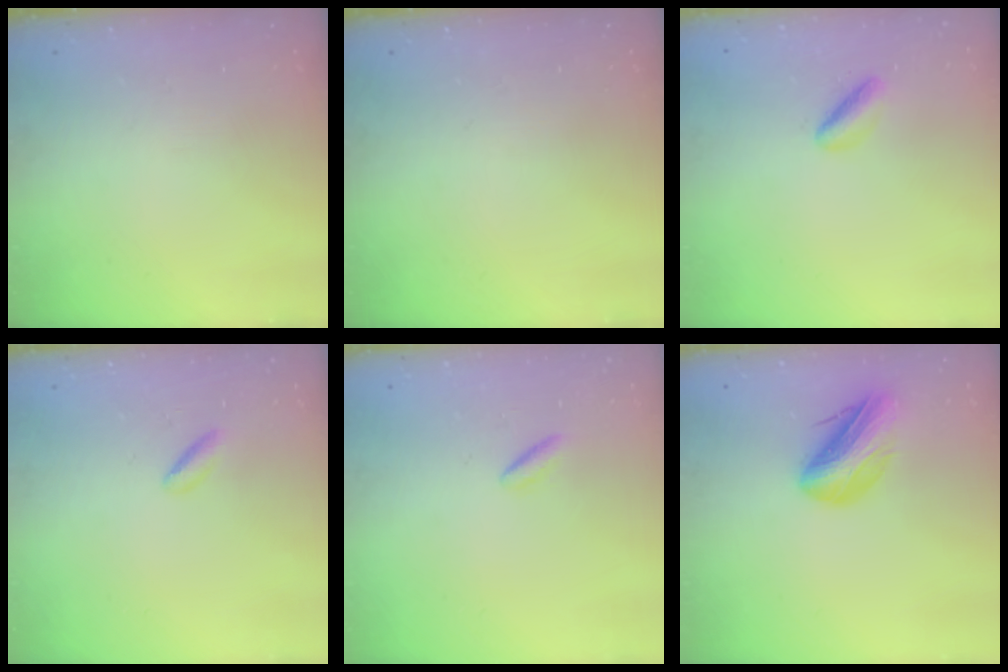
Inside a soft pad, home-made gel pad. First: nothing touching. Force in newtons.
{"total": 0.0}
{"total": 2.5, "press": 2.5, "slide": 0.5}
{"total": 2.8, "press": 2.6, "slide": 0.9}
{"total": 0.8, "press": 0.5, "slide": 0.6}
{"total": 11.7, "press": 11.5, "slide": 2.3}